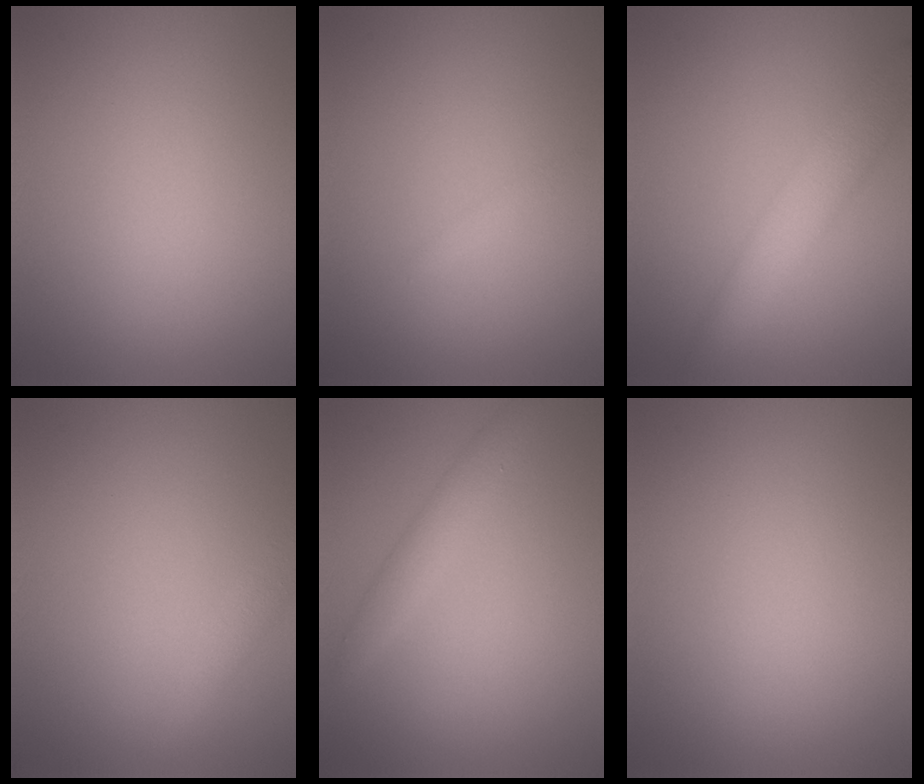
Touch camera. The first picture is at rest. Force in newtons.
{"total": 0.5, "press": 0.5, "slide": 0.0}
{"total": 4.0, "press": 4.0, "slide": 0.1}
{"total": 1.9, "press": 1.9, "slide": 0.0}
{"total": 2.0, "press": 2.0, "slide": 0.1}
{"total": 0.0}